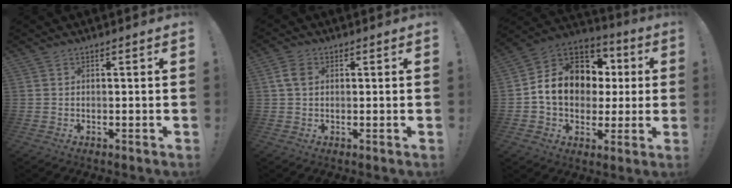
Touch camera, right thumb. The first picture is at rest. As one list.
[{"total": 4.4, "force": [1.0, 3.0, 3.1], "torque": [-0.057, 0.008, 0.022]}, {"total": 15.9, "force": [2.2, 12.7, 9.2], "torque": [-0.128, 0.003, 0.052]}]